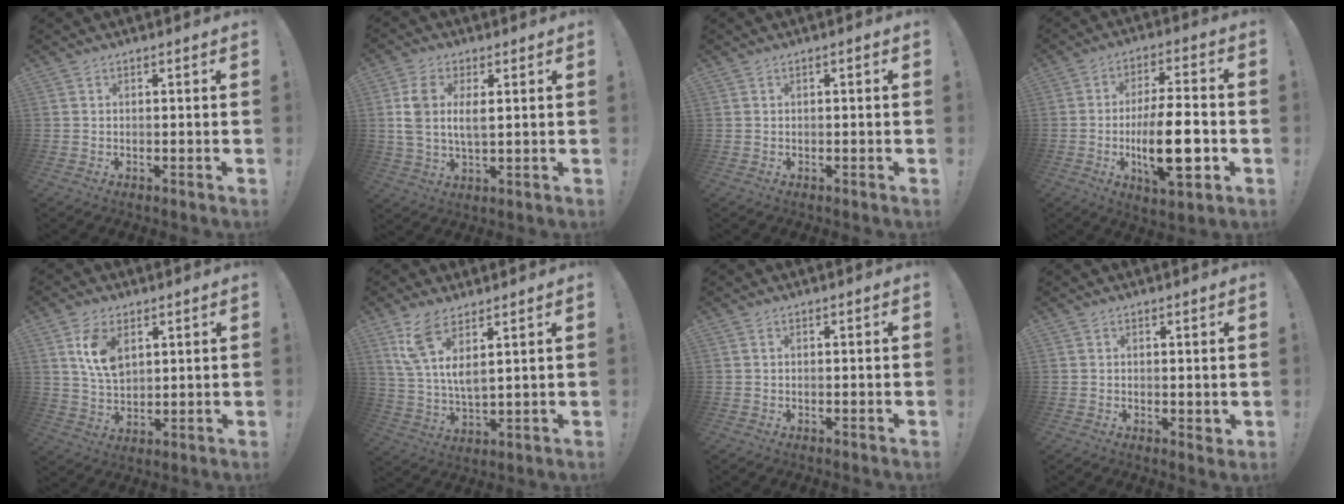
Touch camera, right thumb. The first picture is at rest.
{"total": 8.0, "force": [1.8, 4.5, 6.4], "torque": [-0.116, -0.004, 0.033]}
{"total": 0.6, "force": [-0.4, 0.0, 0.5], "torque": [-0.010, 0.000, -0.006]}
{"total": 16.8, "force": [-3.9, 5.2, 15.5], "torque": [-0.262, 0.002, -0.066]}
{"total": 9.7, "force": [4.2, 6.1, 6.3], "torque": [-0.119, -0.005, 0.081]}
{"total": 10.5, "force": [6.7, 3.0, 7.5], "torque": [-0.137, -0.036, 0.123]}
{"total": 0.0}
{"total": 1.5, "force": [0.8, 0.7, 1.1], "torque": [-0.011, -0.004, 0.014]}